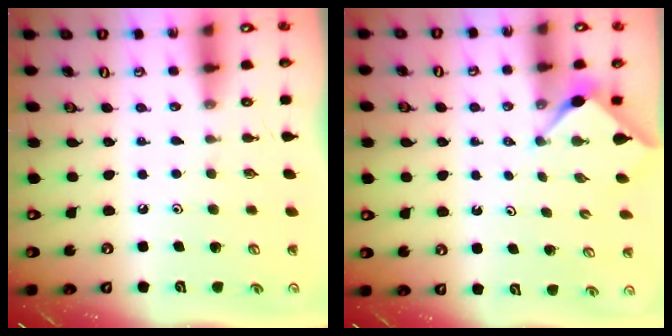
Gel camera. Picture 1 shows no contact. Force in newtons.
{"total": 3.0, "press": 3.0, "slide": 0.3}